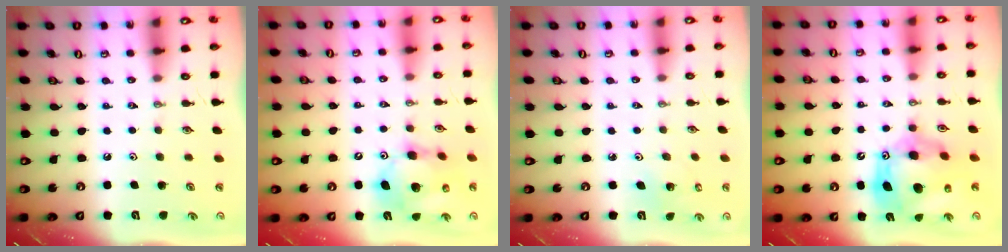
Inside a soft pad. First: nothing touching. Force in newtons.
{"total": 14.1, "press": 13.9, "slide": 2.5}
{"total": 2.7, "press": 2.7, "slide": 0.2}
{"total": 18.2, "press": 18.1, "slide": 1.6}